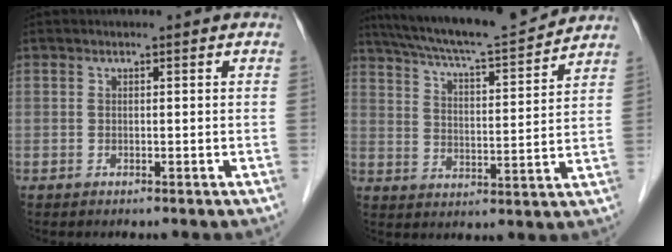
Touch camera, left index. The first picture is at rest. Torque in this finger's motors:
{"motor_torque": [0.13, -0.34, 0.20, 0.11]}